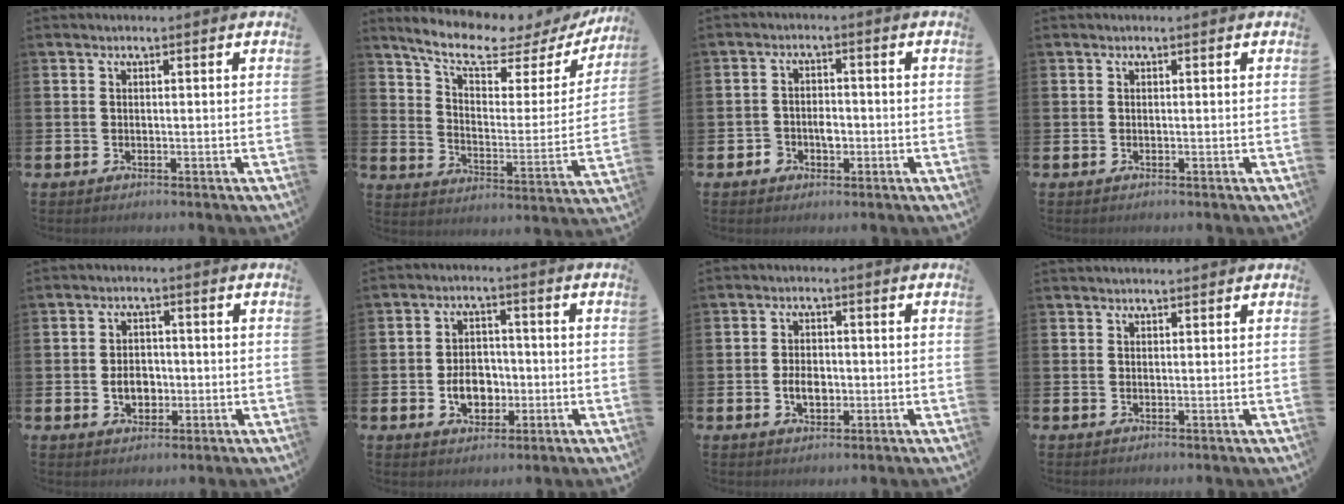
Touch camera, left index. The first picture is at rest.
{"total": 9.0, "force": [7.8, 2.2, 4.1], "torque": [-0.107, -0.055, 0.127]}
{"total": 2.6, "force": [-1.0, 2.1, 1.1], "torque": [-0.017, 0.003, -0.026]}
{"total": 0.0}
{"total": 3.7, "force": [-0.7, 2.8, 2.4], "torque": [-0.034, 0.000, -0.020]}
{"total": 5.1, "force": [-1.3, 3.8, 3.2], "torque": [-0.047, 0.004, -0.030]}
{"total": 3.4, "force": [-0.6, 2.3, 2.5], "torque": [-0.032, -0.001, -0.017]}
{"total": 0.7, "force": [0.7, 0.0, 0.1], "torque": [0.005, -0.004, 0.012]}